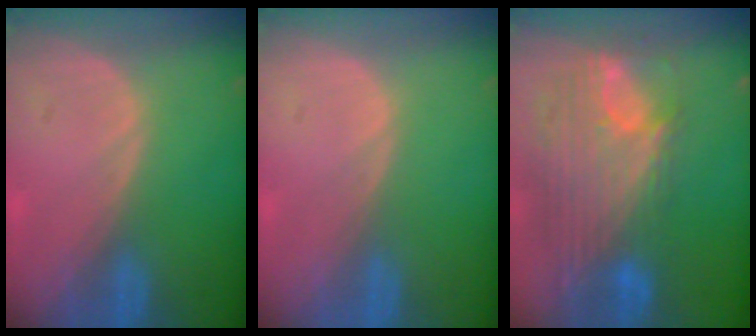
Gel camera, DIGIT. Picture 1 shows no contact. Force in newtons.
{"total": 0.0}
{"total": 12.1, "press": 10.2, "slide": 6.4}